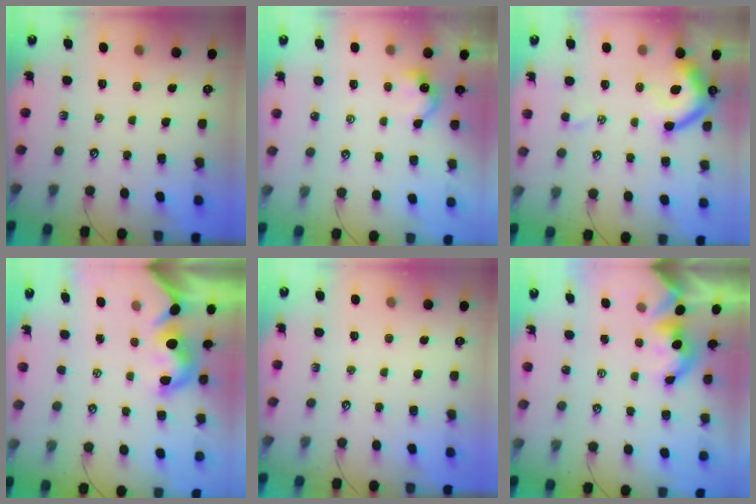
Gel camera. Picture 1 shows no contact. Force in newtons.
{"total": 1.1, "press": 1.1, "slide": 0.3}
{"total": 8.9, "press": 8.7, "slide": 1.6}
{"total": 3.3, "press": 3.1, "slide": 1.2}
{"total": 0.0}
{"total": 2.4, "press": 2.3, "slide": 0.3}